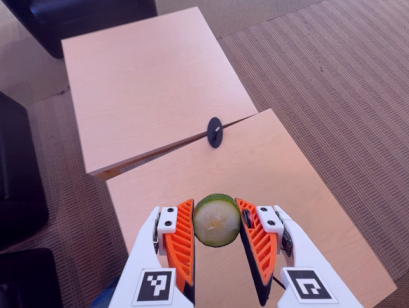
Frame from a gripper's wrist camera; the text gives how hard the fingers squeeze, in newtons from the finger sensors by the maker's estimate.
{"total": 12.4, "left": 12.9, "right": 11.8}